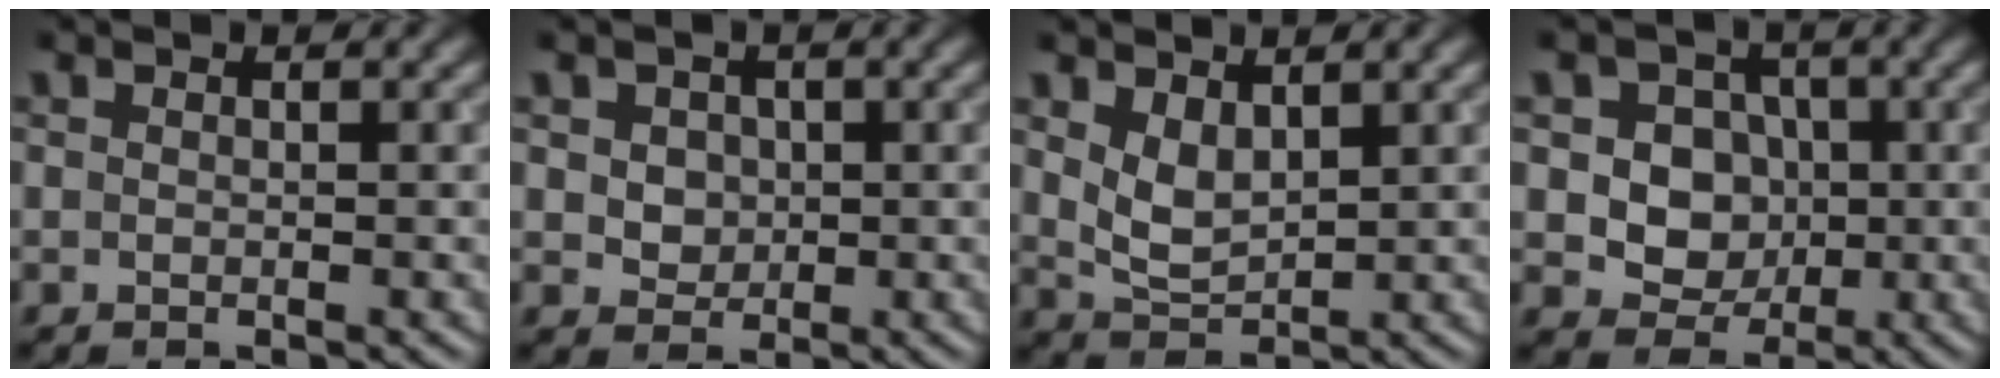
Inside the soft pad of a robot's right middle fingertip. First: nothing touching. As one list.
[{"total": 3.1, "force": [0.8, 2.6, 1.5], "torque": [-0.024, 0.009, 0.015]}, {"total": 3.1, "force": [1.3, 1.8, 2.1], "torque": [-0.049, -0.005, 0.033]}, {"total": 6.2, "force": [0.4, 5.5, 2.9], "torque": [-0.027, 0.013, -0.003]}]